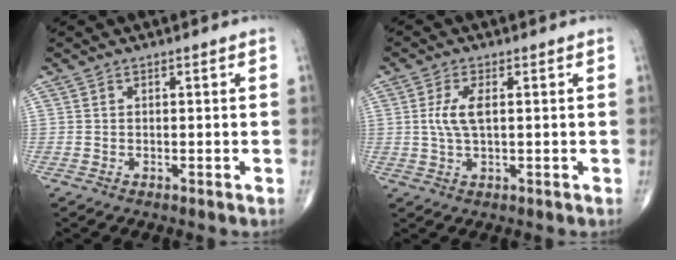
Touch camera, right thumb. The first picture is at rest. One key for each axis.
{"total": 4.7, "fx": 0.6, "fy": 1.8, "fz": 4.3, "tx": -0.101, "ty": 0.001, "tz": 0.013}